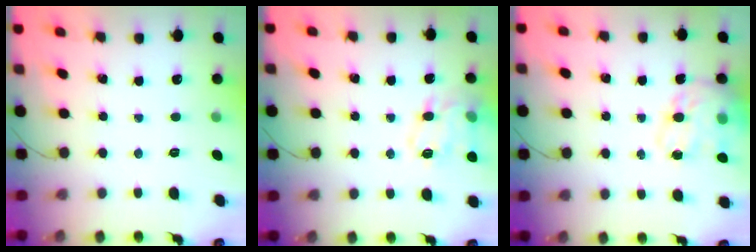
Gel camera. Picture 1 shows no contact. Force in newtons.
{"total": 15.1, "press": 15.1, "slide": 1.2}
{"total": 18.2, "press": 17.7, "slide": 4.3}